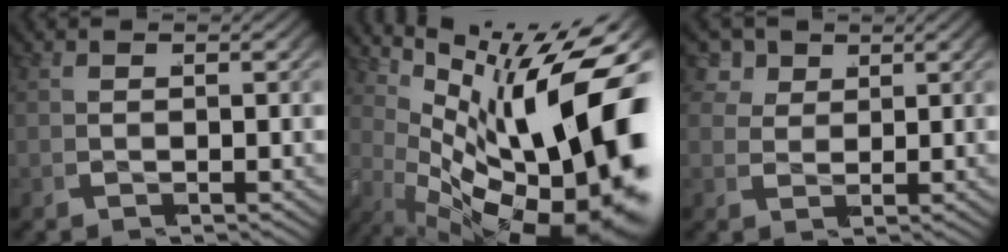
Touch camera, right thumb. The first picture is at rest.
{"total": 17.8, "force": [-1.9, 9.8, 14.7], "torque": [-0.255, -0.060, 0.000]}
{"total": 1.7, "force": [1.2, 1.3, 0.1], "torque": [-0.013, -0.004, 0.022]}